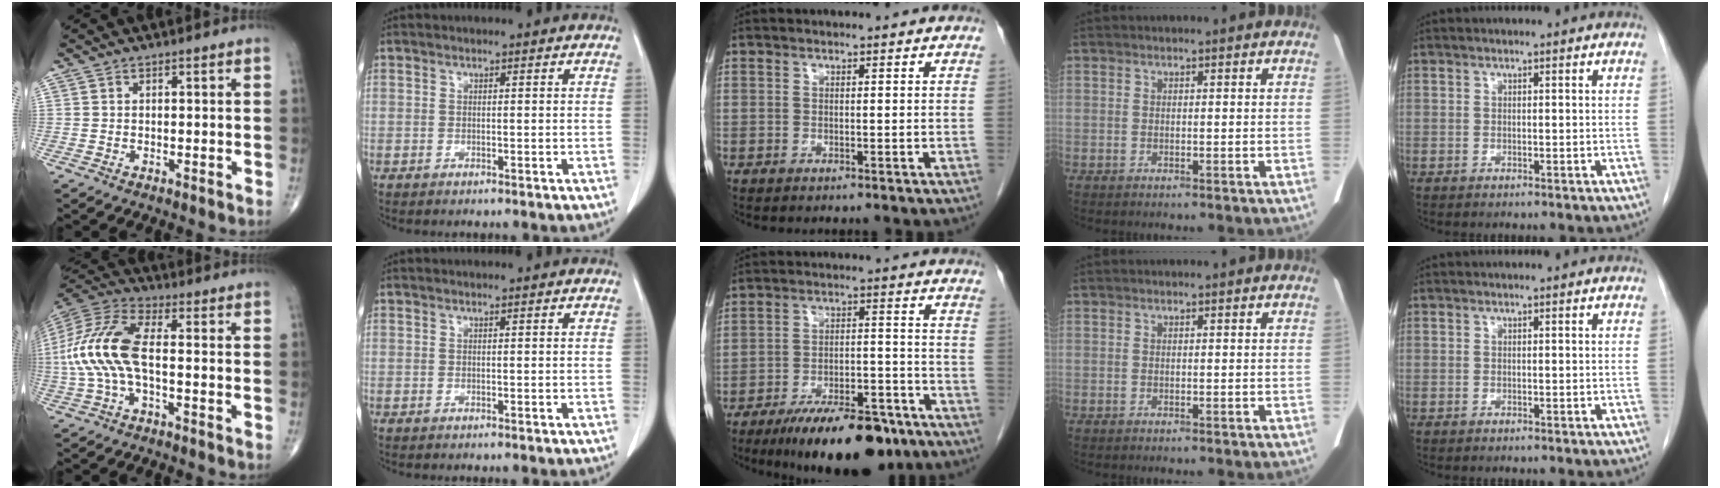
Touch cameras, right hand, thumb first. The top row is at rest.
{"thumb": {"total": 14.3, "force": [-1.1, 6.0, 12.9], "torque": [-0.301, 0.031, -0.026]}, "middle": {"total": 14.8, "force": [-11.0, 4.4, 8.9], "torque": [-0.123, 0.005, -0.174]}}